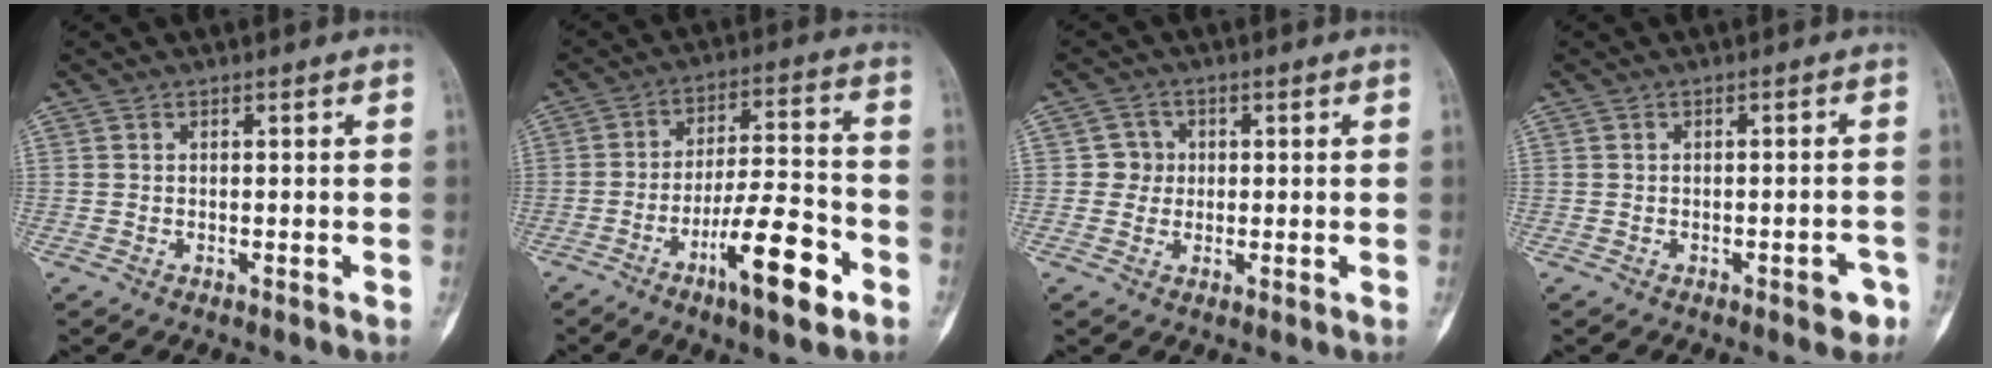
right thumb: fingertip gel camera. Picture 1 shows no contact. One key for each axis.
{"total": 13.9, "fx": -6.8, "fy": 3.5, "fz": 11.7, "tx": -0.185, "ty": 0.039, "tz": -0.109}
{"total": 3.1, "fx": 0.2, "fy": 3.1, "fz": 0.3, "tx": 0.021, "ty": 0.008, "tz": -0.003}
{"total": 3.4, "fx": -1.9, "fy": 1.4, "fz": 2.4, "tx": -0.019, "ty": 0.014, "tz": -0.019}